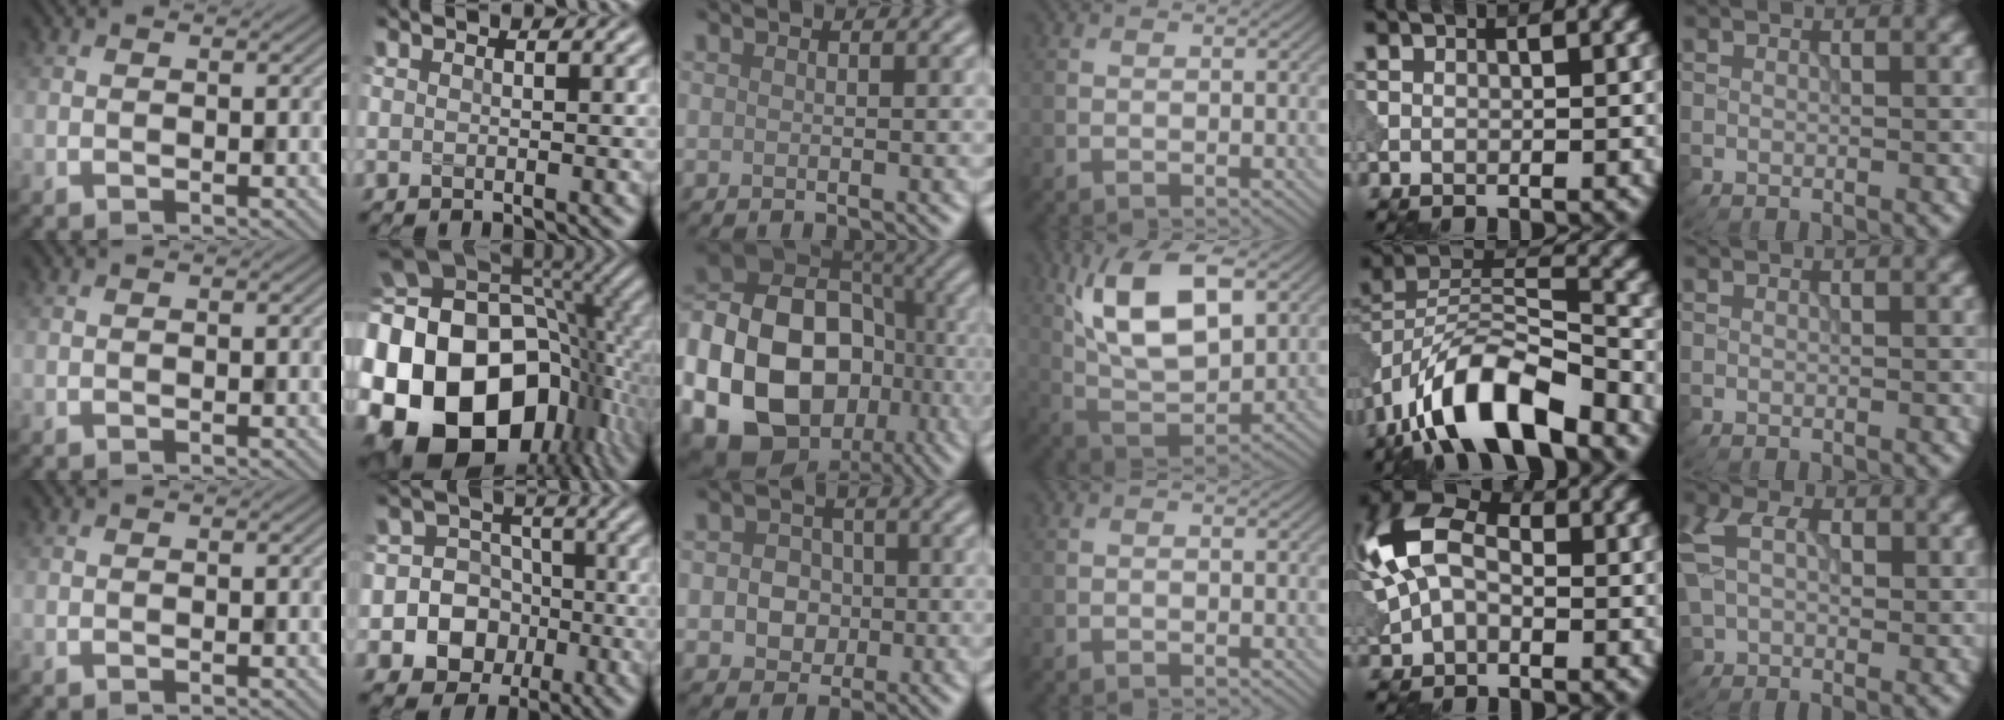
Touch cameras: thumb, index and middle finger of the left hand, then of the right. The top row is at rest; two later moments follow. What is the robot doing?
{"motion": "insert", "object": "peg toy"}